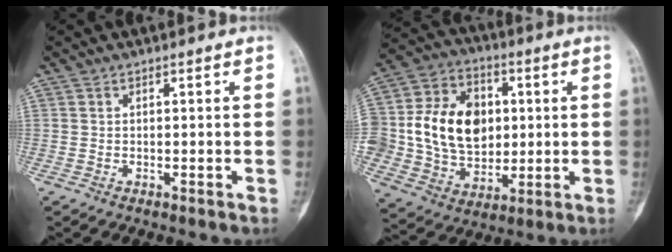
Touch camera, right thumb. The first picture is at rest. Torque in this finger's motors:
{"motor_torque": [1.56, 1.83, 0.53, -0.31, 0.21]}